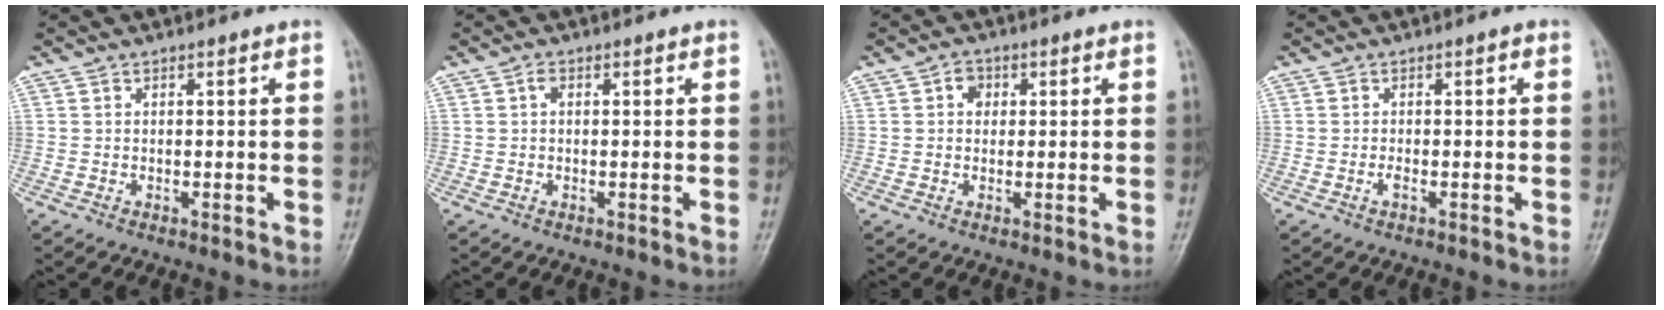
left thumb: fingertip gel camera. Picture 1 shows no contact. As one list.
[{"total": 1.3, "force": [0.1, 0.9, 0.9], "torque": [-0.007, 0.004, -0.003]}, {"total": 2.8, "force": [0.5, 2.4, 1.3], "torque": [0.000, 0.004, 0.002]}, {"total": 1.7, "force": [-0.5, 0.7, 1.4], "torque": [-0.023, 0.006, -0.011]}]